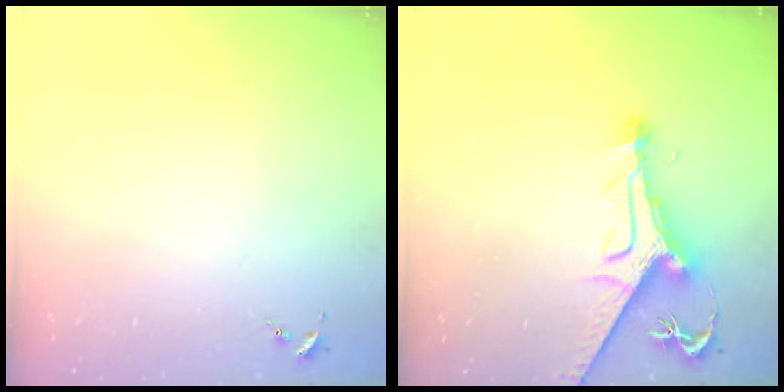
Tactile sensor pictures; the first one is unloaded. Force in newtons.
{"total": 12.3, "press": 12.2, "slide": 1.7}